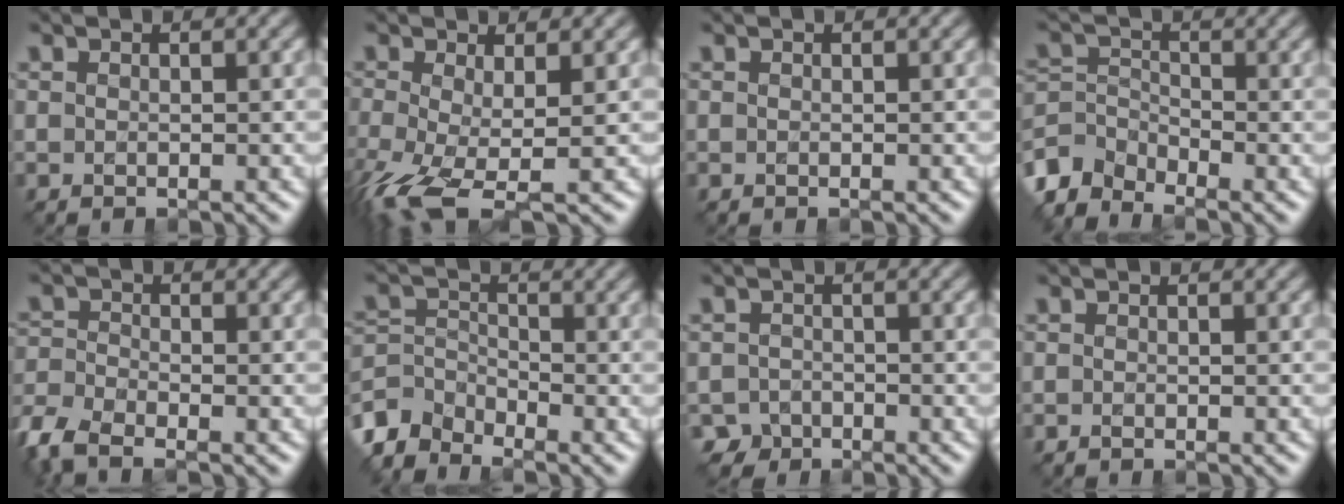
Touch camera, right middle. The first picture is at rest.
{"total": 5.6, "force": [-2.3, 1.8, 4.8], "torque": [-0.118, -0.024, -0.054]}
{"total": 0.0}
{"total": 4.2, "force": [-3.6, 1.9, 1.2], "torque": [-0.027, -0.005, -0.086]}
{"total": 4.8, "force": [-3.5, 1.9, 2.7], "torque": [-0.063, -0.008, -0.085]}
{"total": 4.2, "force": [-3.5, 1.9, 1.1], "torque": [-0.026, -0.004, -0.085]}
{"total": 1.9, "force": [-1.4, 1.3, 0.0], "torque": [0.008, 0.002, -0.028]}
{"total": 0.0}